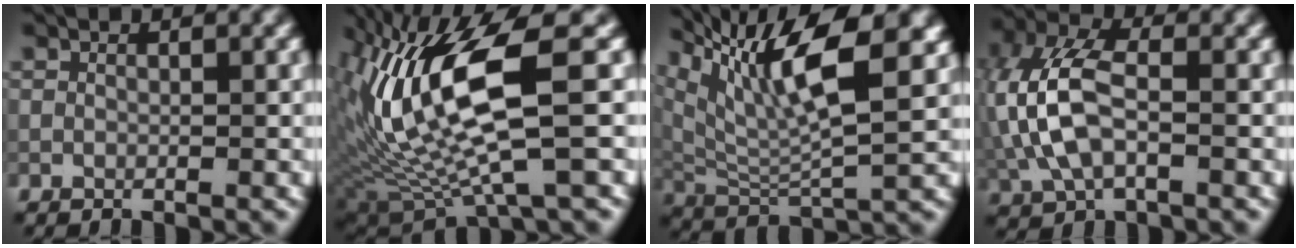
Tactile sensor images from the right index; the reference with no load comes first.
{"total": 10.6, "force": [1.6, 2.7, 10.1], "torque": [-0.198, -0.012, 0.038]}
{"total": 12.0, "force": [6.0, 3.5, 9.8], "torque": [-0.191, 0.012, 0.111]}
{"total": 8.0, "force": [-0.9, 4.5, 6.6], "torque": [-0.157, 0.018, -0.027]}